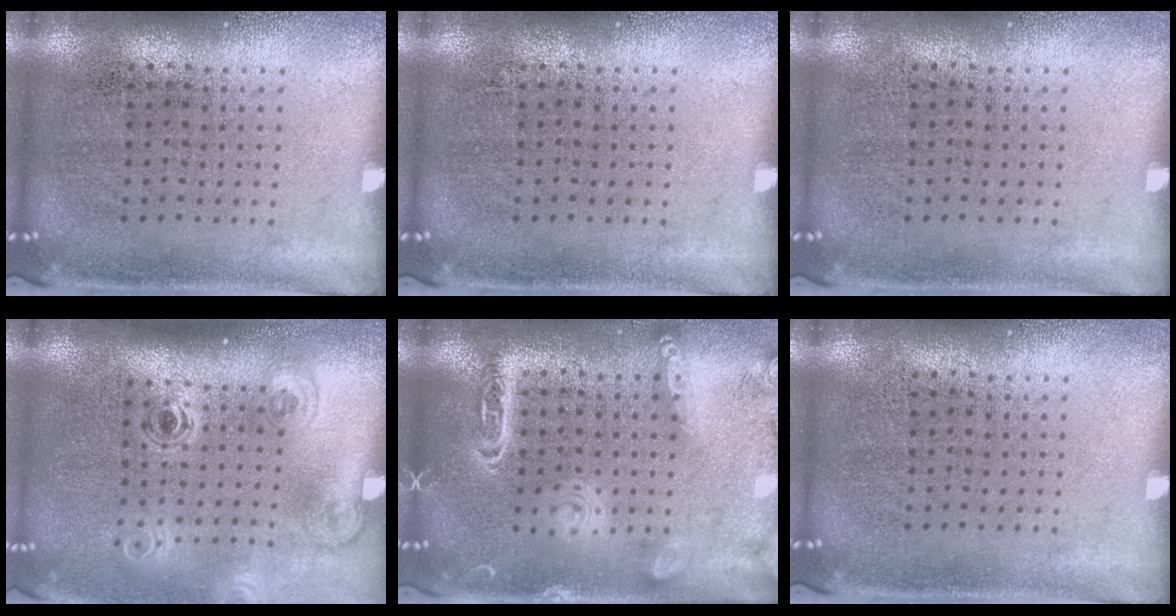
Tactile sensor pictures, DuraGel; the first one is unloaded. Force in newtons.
{"total": 0.0}
{"total": 0.0}
{"total": 1.9, "press": 1.3, "slide": 1.4}
{"total": 2.0, "press": 1.9, "slide": 0.1}
{"total": 0.0}